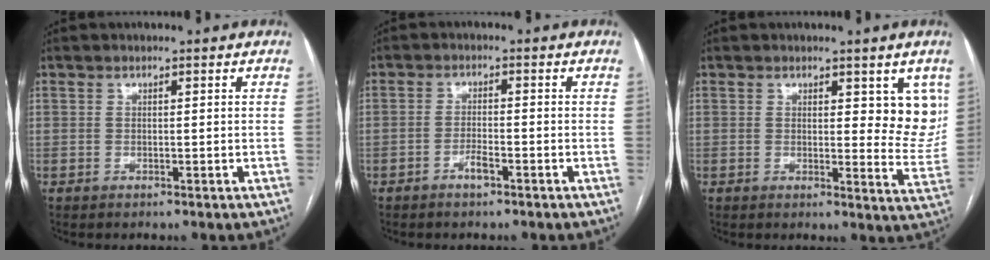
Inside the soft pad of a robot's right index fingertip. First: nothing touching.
{"total": 2.4, "force": [-1.6, 0.5, 1.7], "torque": [-0.031, 0.002, -0.029]}
{"total": 7.2, "force": [3.1, 2.7, 5.9], "torque": [-0.051, -0.019, 0.033]}